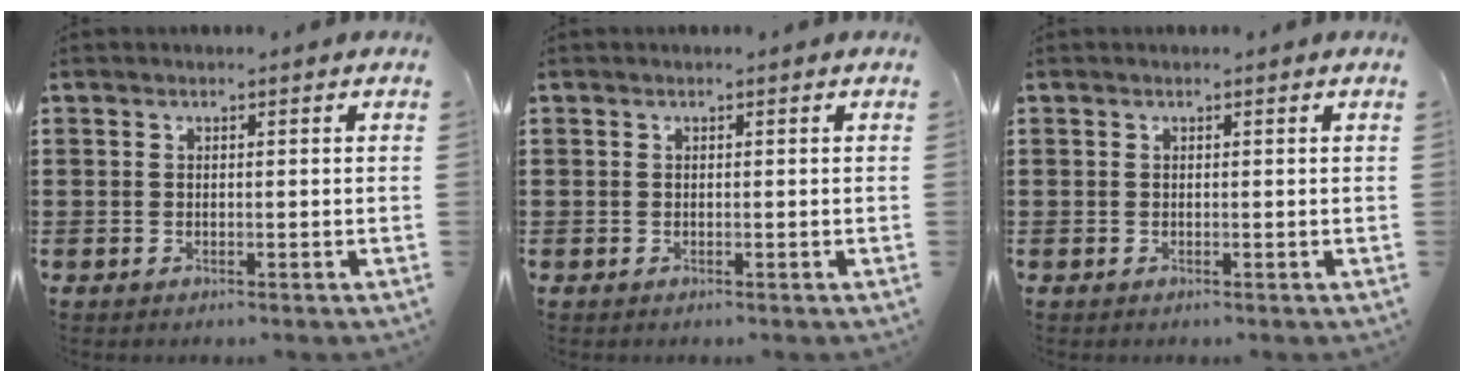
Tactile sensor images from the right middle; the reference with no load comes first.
{"total": 0.0}
{"total": 0.0}